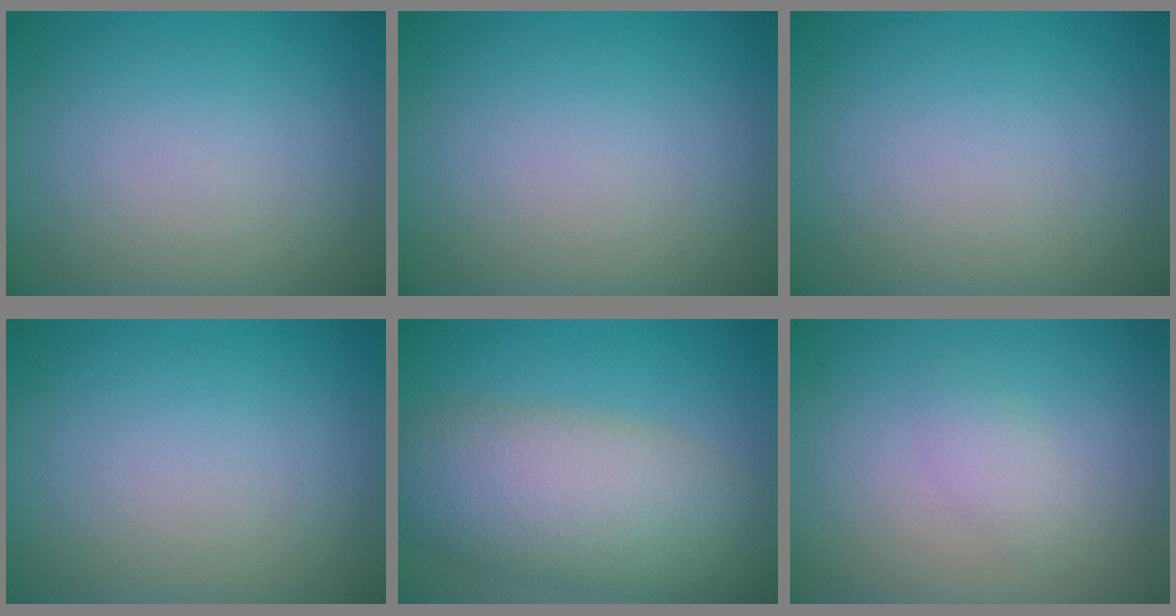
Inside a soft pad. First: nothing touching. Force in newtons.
{"total": 0.0}
{"total": 0.0}
{"total": 0.0}
{"total": 8.9, "press": 8.9, "slide": 0.6}
{"total": 1.3, "press": 1.3, "slide": 0.1}